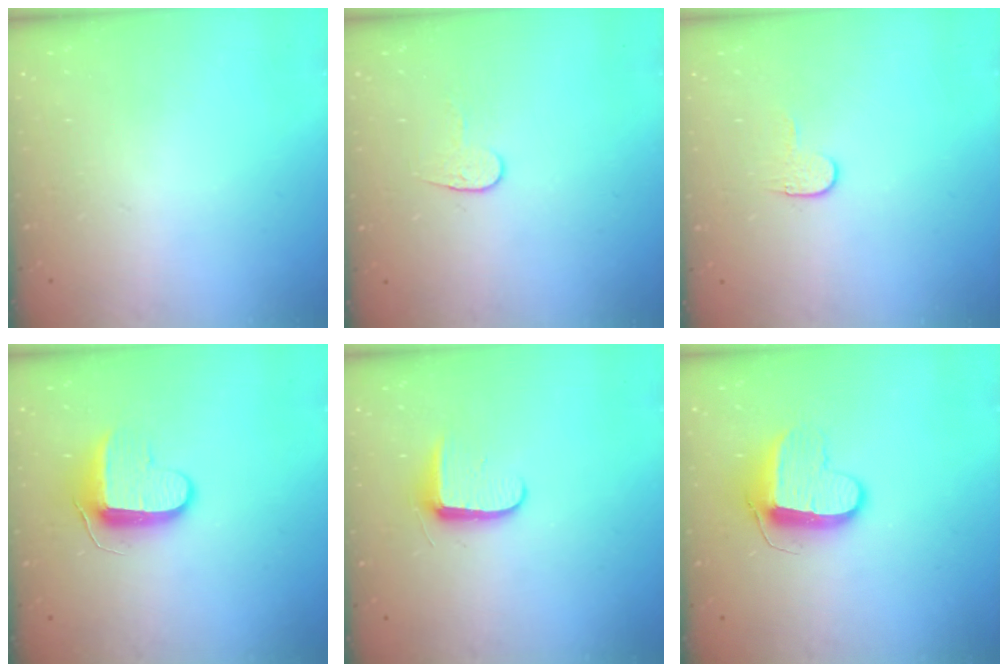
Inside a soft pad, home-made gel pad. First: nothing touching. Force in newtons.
{"total": 6.0, "press": 6.0, "slide": 0.4}
{"total": 3.8, "press": 3.8, "slide": 0.3}
{"total": 10.5, "press": 10.4, "slide": 1.2}
{"total": 7.1, "press": 7.0, "slide": 0.9}
{"total": 10.5, "press": 10.5, "slide": 0.4}